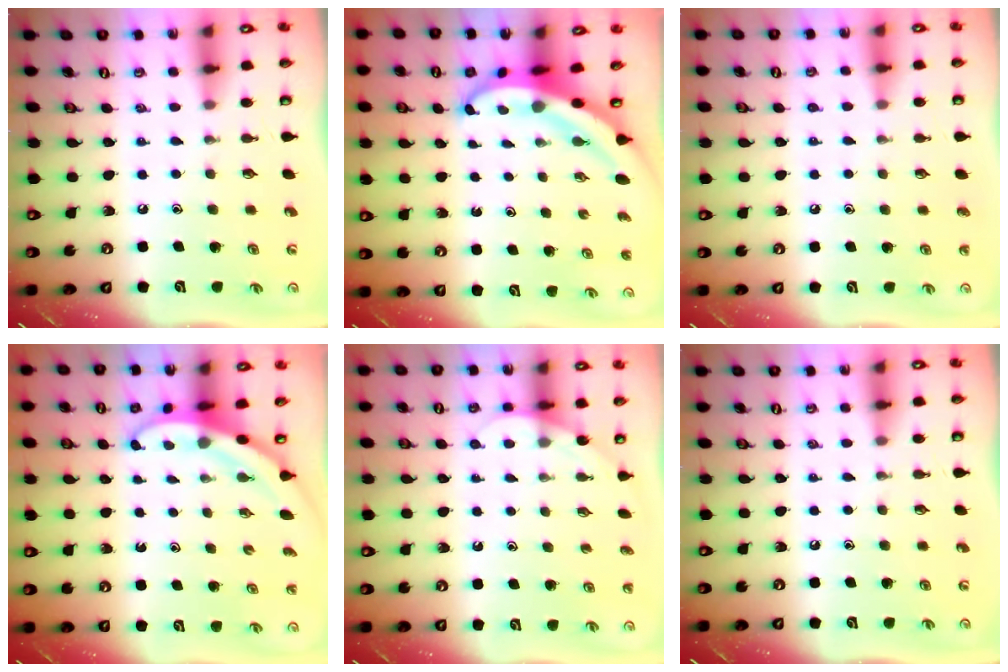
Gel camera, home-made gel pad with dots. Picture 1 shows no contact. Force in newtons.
{"total": 5.3, "press": 5.2, "slide": 0.7}
{"total": 2.4, "press": 2.4, "slide": 0.2}
{"total": 3.1, "press": 3.1, "slide": 0.2}
{"total": 4.0, "press": 4.0, "slide": 0.3}
{"total": 0.0}